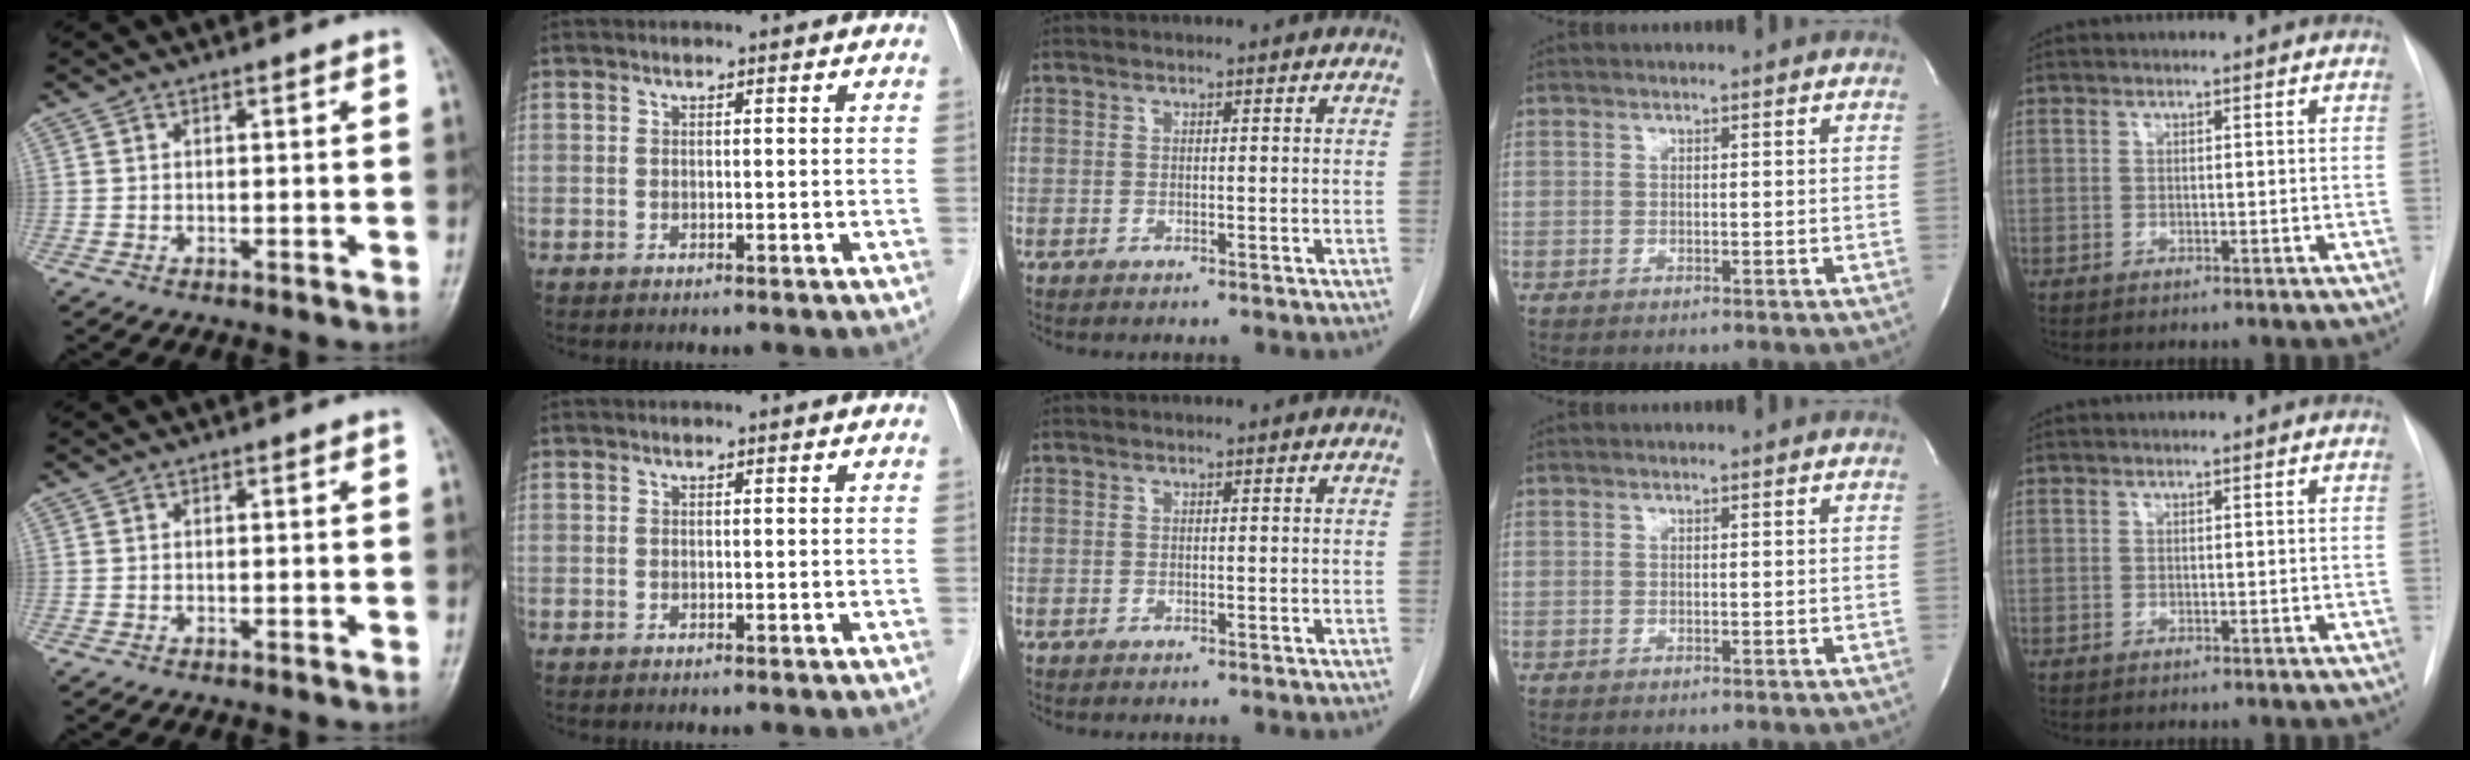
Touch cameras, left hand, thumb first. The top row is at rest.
{}